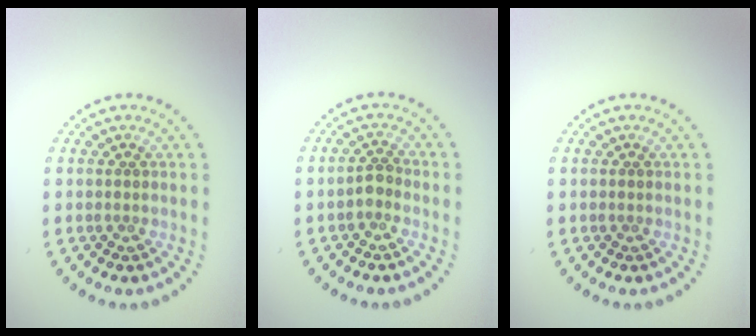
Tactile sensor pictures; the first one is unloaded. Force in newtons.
{"total": 1.5, "press": 1.2, "slide": 0.8}
{"total": 0.0}